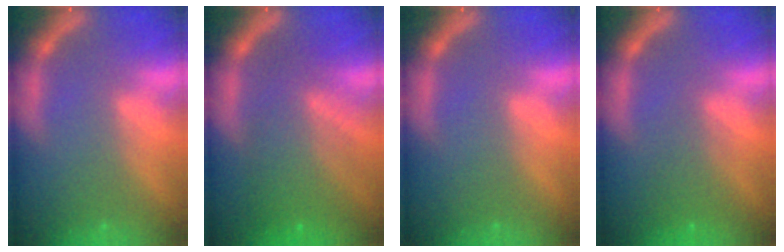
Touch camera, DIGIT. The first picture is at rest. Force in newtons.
{"total": 7.6}
{"total": 0.0}
{"total": 2.5}